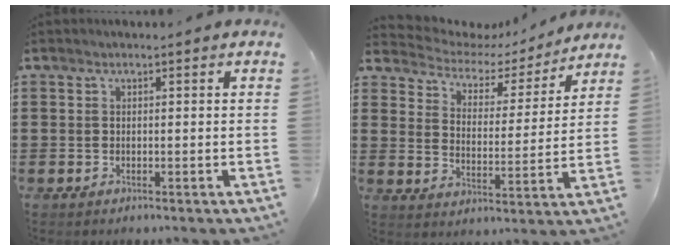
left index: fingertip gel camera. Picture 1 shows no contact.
{"total": 3.8, "force": [3.4, 1.6, 0.3], "torque": [-0.035, -0.024, 0.051]}